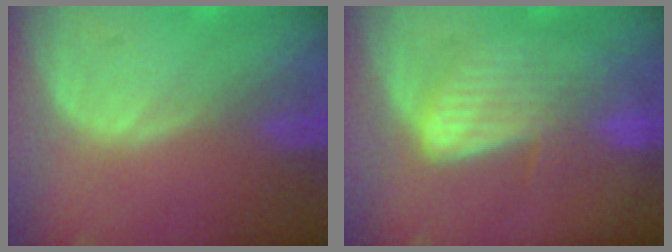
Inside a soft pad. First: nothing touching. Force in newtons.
{"total": 6.5, "press": 6.5, "slide": 1.0}